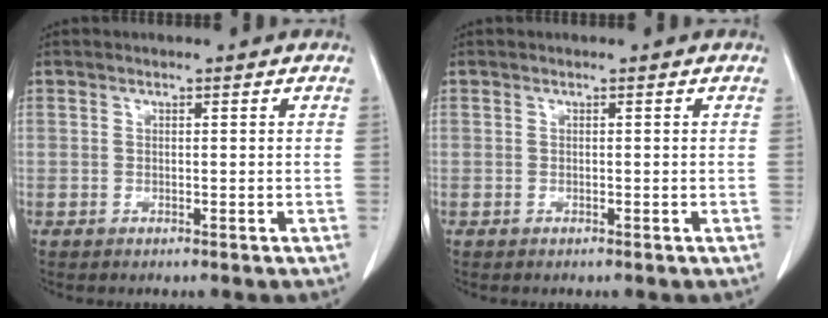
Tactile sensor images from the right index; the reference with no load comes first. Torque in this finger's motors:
{"motor_torque": [0.00, 0.00, 0.00, 0.00]}